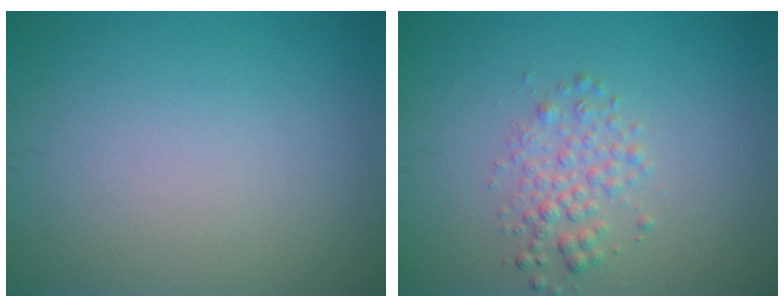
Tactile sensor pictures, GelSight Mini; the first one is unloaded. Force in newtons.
{"total": 2.4, "press": 2.4, "slide": 0.1}